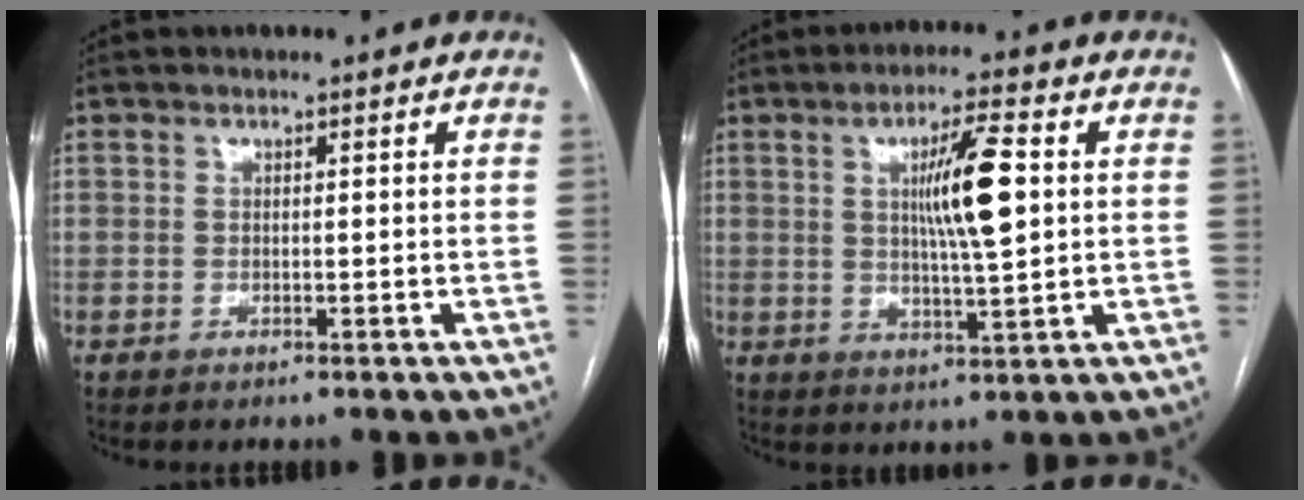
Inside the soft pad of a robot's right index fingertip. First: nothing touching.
{"total": 9.0, "force": [1.7, 0.7, 8.9], "torque": [-0.152, 0.000, 0.030]}